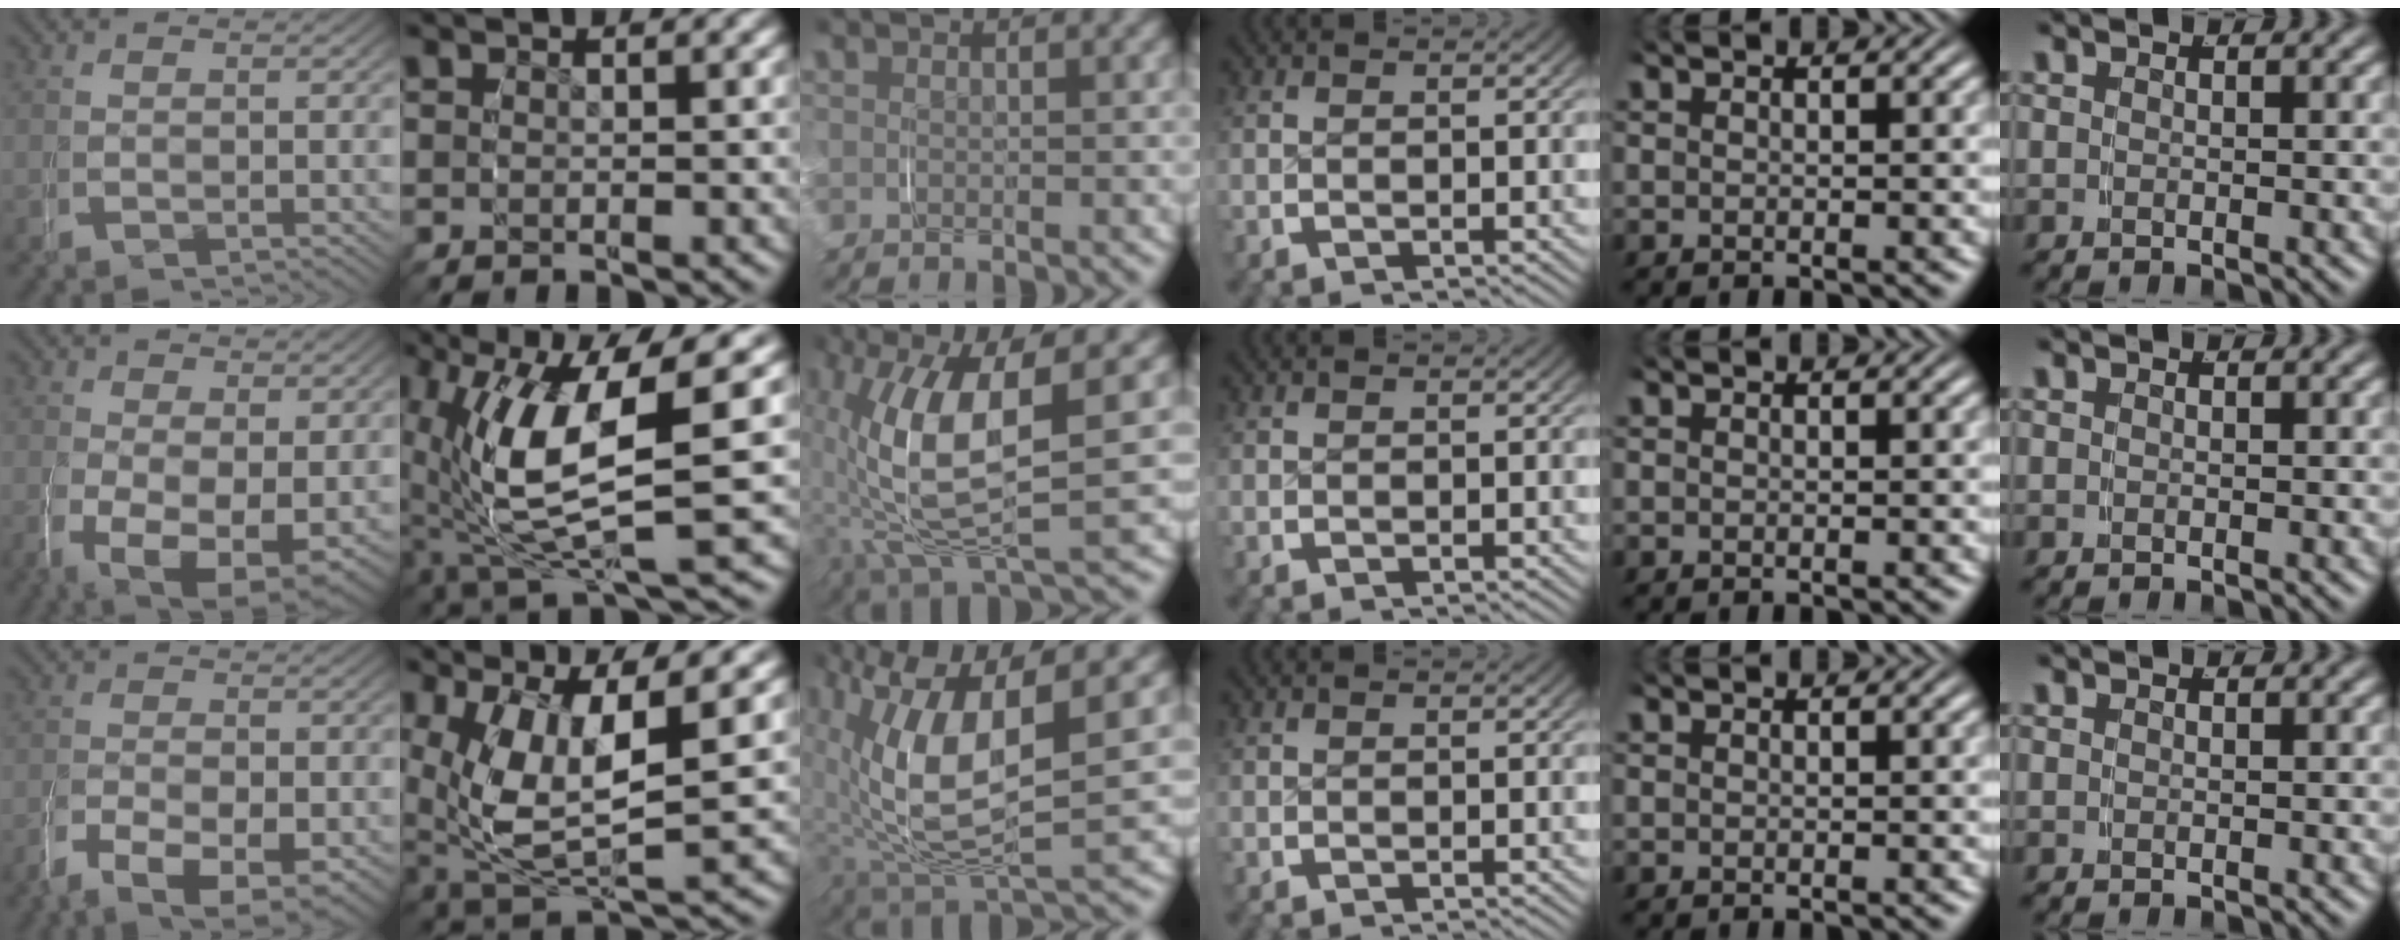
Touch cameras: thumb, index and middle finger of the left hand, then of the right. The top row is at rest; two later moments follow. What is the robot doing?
{"motion": "grasp_and_lifting", "object": "shoes"}